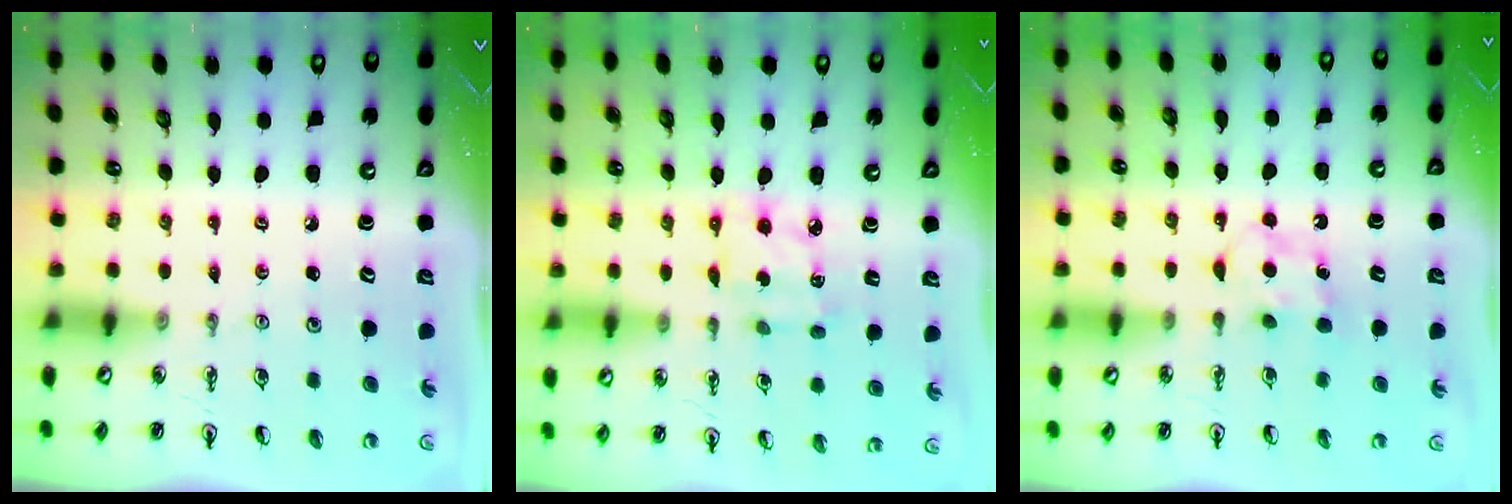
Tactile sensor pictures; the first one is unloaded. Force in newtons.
{"total": 5.8, "press": 5.8, "slide": 0.2}
{"total": 5.7, "press": 5.7, "slide": 0.7}